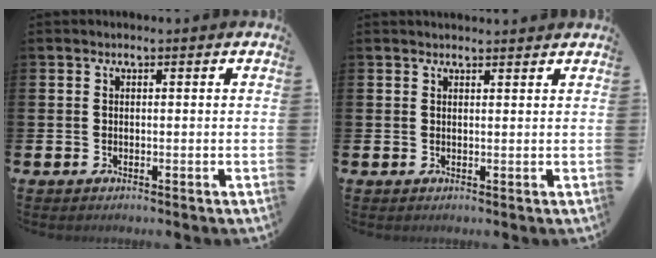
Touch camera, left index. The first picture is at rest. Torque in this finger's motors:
{"motor_torque": [0.01, -2.13, -0.02, 0.00]}